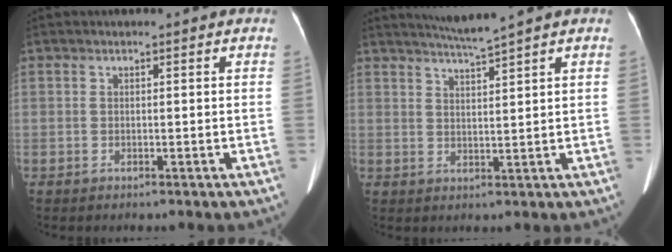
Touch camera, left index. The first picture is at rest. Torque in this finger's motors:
{"motor_torque": [0.10, -0.48, -0.04, 0.04]}